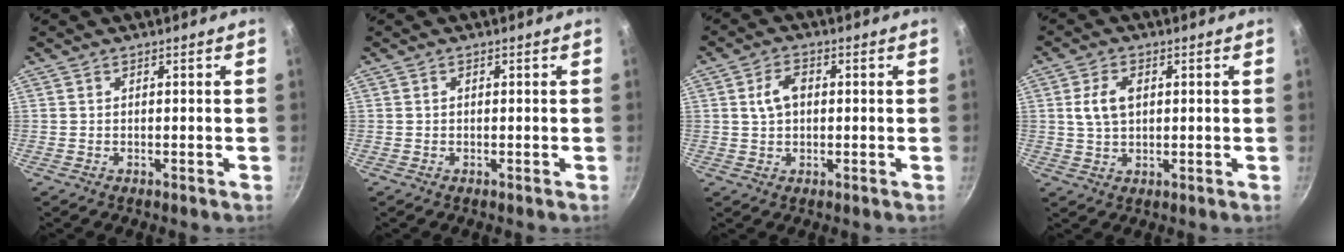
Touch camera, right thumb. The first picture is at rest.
{"total": 0.0}
{"total": 4.8, "force": [0.7, 3.2, 3.5], "torque": [-0.063, 0.010, 0.012]}
{"total": 5.8, "force": [1.2, 3.6, 4.4], "torque": [-0.083, 0.001, 0.022]}